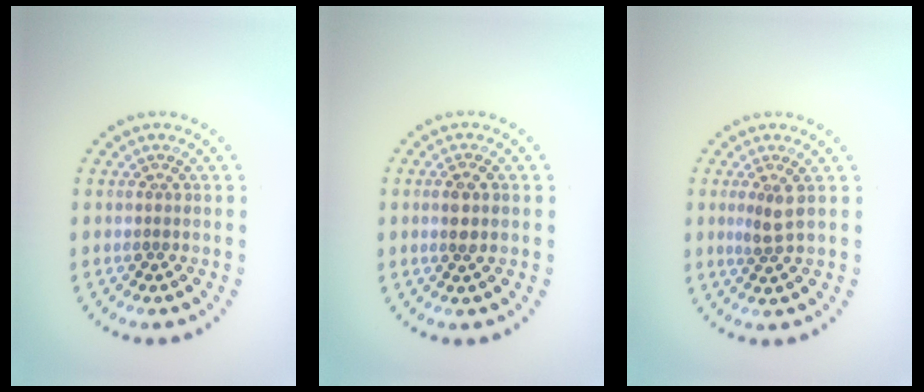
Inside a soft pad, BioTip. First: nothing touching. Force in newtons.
{"total": 1.7, "press": 1.6, "slide": 0.5}
{"total": 1.8, "press": 1.4, "slide": 1.1}